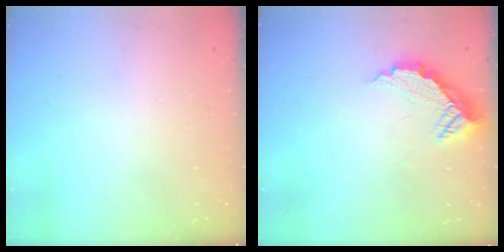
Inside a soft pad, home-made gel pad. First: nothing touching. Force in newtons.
{"total": 9.2, "press": 9.1, "slide": 0.7}